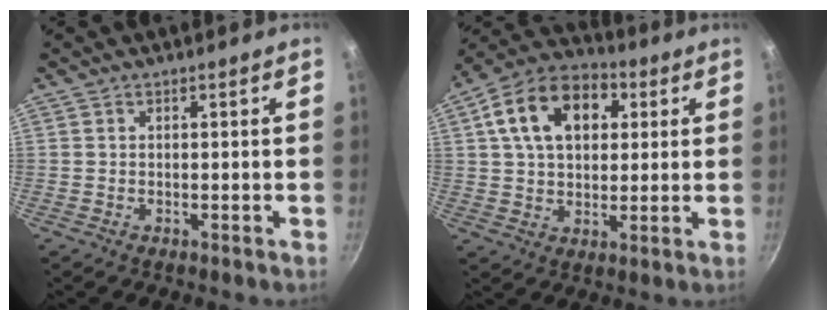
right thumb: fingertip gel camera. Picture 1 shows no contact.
{"total": 16.3, "force": [4.7, 11.0, 11.0], "torque": [-0.166, 0.016, 0.063]}